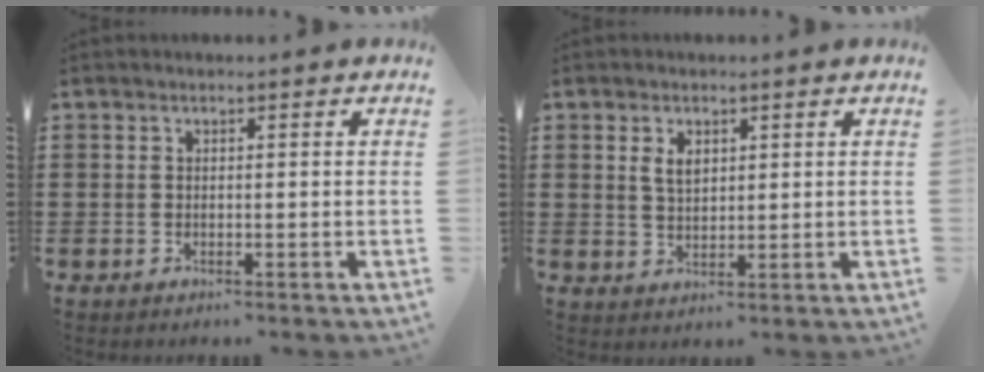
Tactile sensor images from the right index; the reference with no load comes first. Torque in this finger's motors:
{"motor_torque": [0.38, 0.38, 0.11, 0.07]}